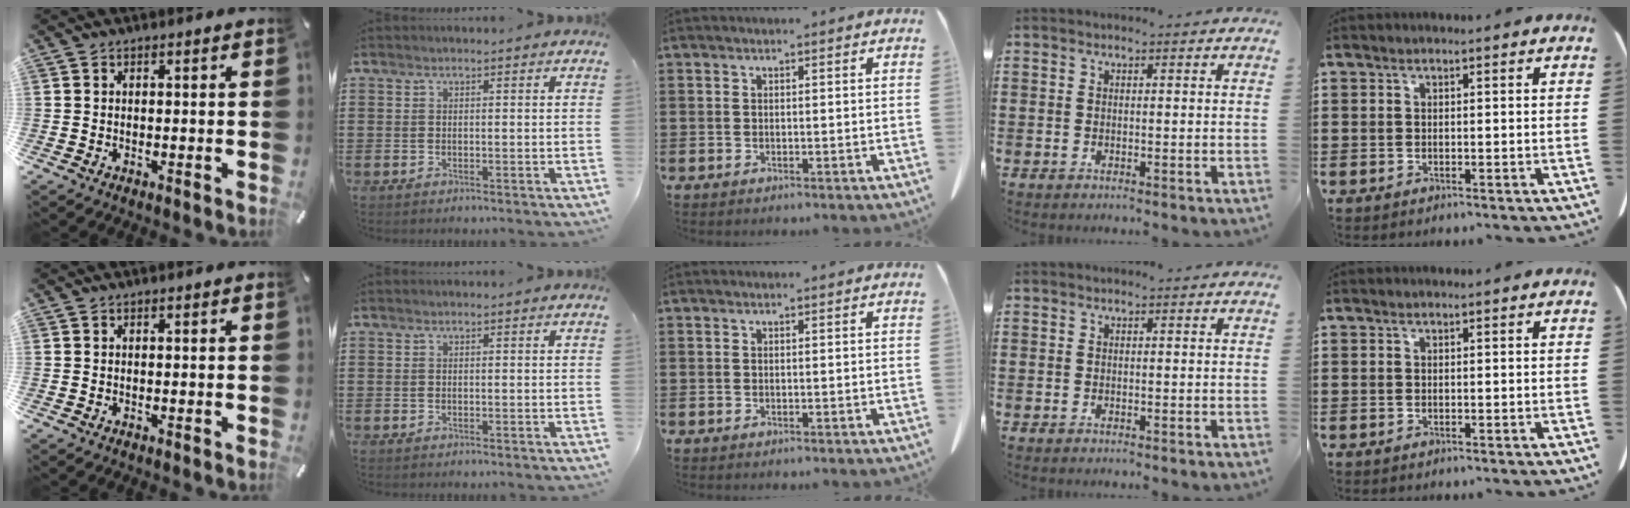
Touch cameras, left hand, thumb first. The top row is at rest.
{}